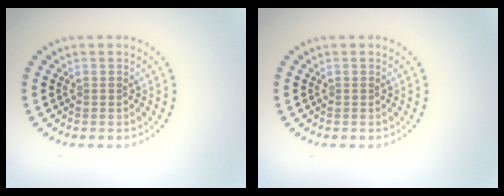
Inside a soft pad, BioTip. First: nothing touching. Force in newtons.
{"total": 0.0}